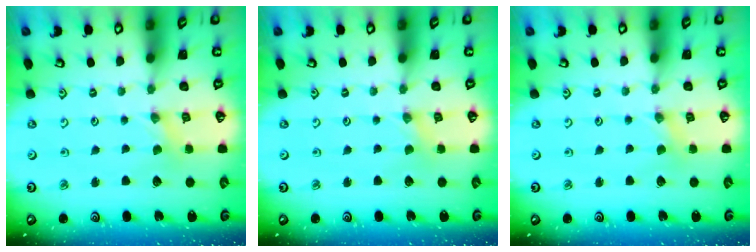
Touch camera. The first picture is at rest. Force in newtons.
{"total": 0.0}
{"total": 0.8, "press": 0.8, "slide": 0.1}